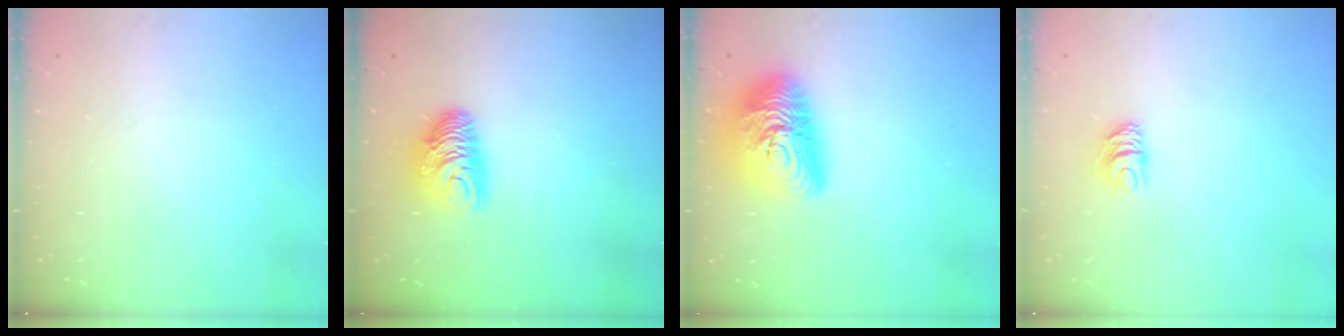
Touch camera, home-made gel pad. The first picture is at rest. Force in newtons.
{"total": 9.7, "press": 9.7, "slide": 0.6}
{"total": 16.9, "press": 16.8, "slide": 1.2}
{"total": 5.9, "press": 5.9, "slide": 0.5}